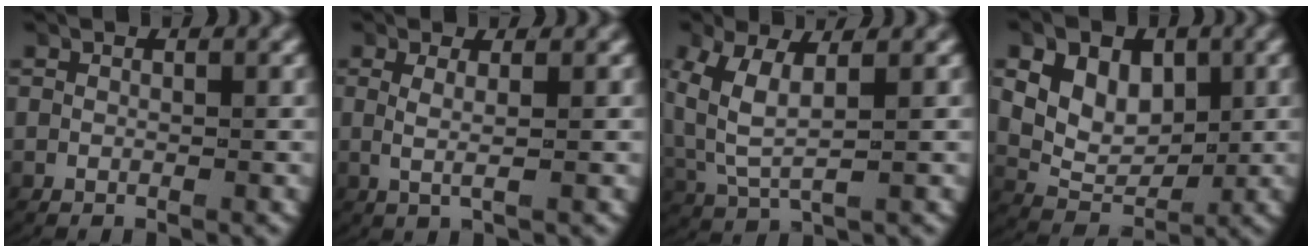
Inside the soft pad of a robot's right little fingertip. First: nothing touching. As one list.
[{"total": 2.1, "force": [0.4, 0.2, 2.1], "torque": [-0.050, -0.008, 0.014]}, {"total": 4.7, "force": [1.1, 2.8, 3.7], "torque": [-0.101, -0.015, 0.035]}, {"total": 8.1, "force": [1.3, 6.4, 4.7], "torque": [-0.086, -0.012, 0.023]}]